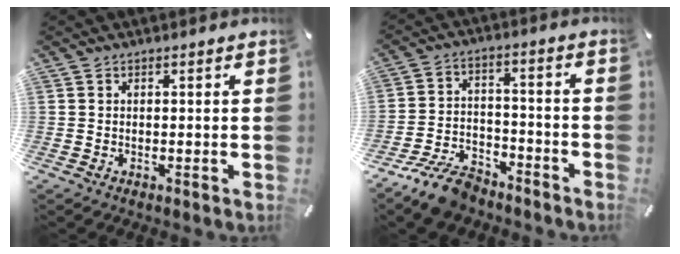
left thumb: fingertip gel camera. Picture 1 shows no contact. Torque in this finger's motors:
{"motor_torque": [0.01, 0.83, 0.12, 0.15, 0.13]}